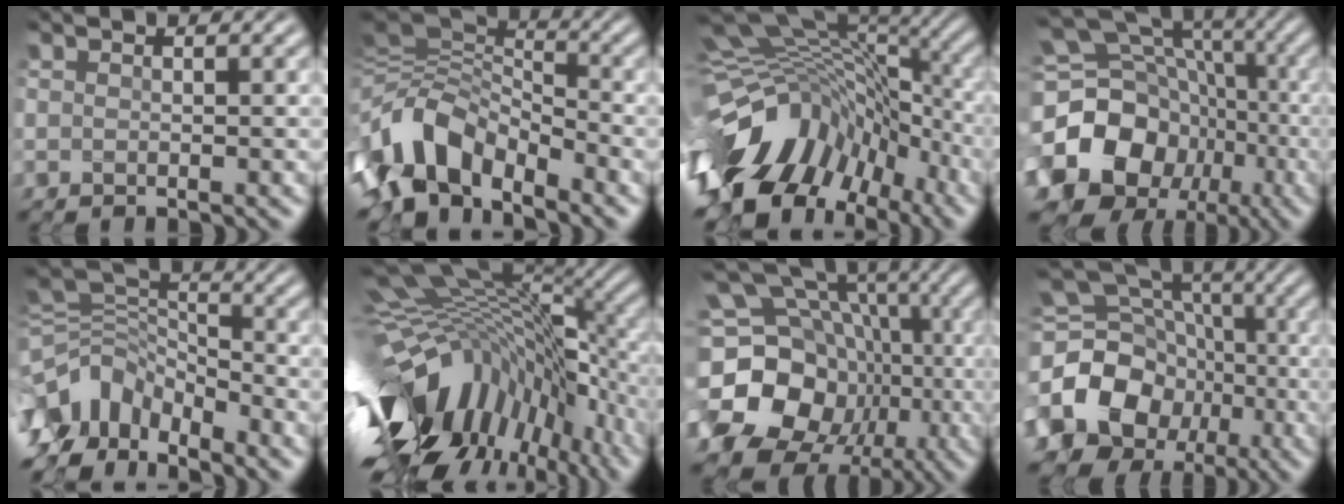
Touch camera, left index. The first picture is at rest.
{"total": 8.6, "force": [-5.3, 4.9, 4.8], "torque": [-0.088, -0.005, -0.108]}
{"total": 14.1, "force": [-6.2, 8.7, 9.2], "torque": [-0.183, -0.008, -0.102]}
{"total": 21.1, "force": [-5.1, 18.1, 9.6], "torque": [-0.193, -0.021, -0.102]}
{"total": 8.4, "force": [-5.3, 4.9, 4.3], "torque": [-0.097, 0.011, -0.116]}
{"total": 16.9, "force": [-3.7, 8.3, 14.2], "torque": [-0.267, -0.005, -0.055]}
{"total": 20.0, "force": [-2.7, 17.2, 9.8], "torque": [-0.205, 0.010, -0.061]}
{"total": 17.0, "force": [-3.6, 14.8, 7.6], "torque": [-0.169, -0.003, -0.073]}